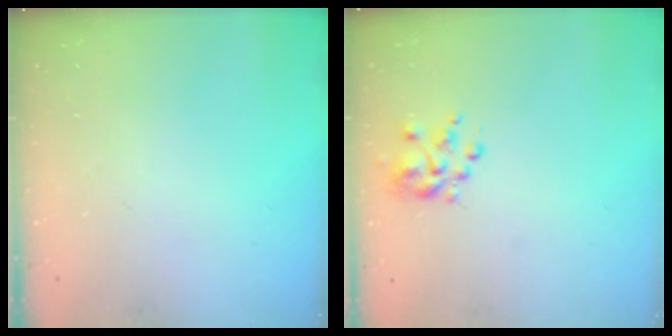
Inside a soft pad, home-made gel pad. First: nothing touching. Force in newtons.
{"total": 4.7, "press": 4.6, "slide": 0.7}